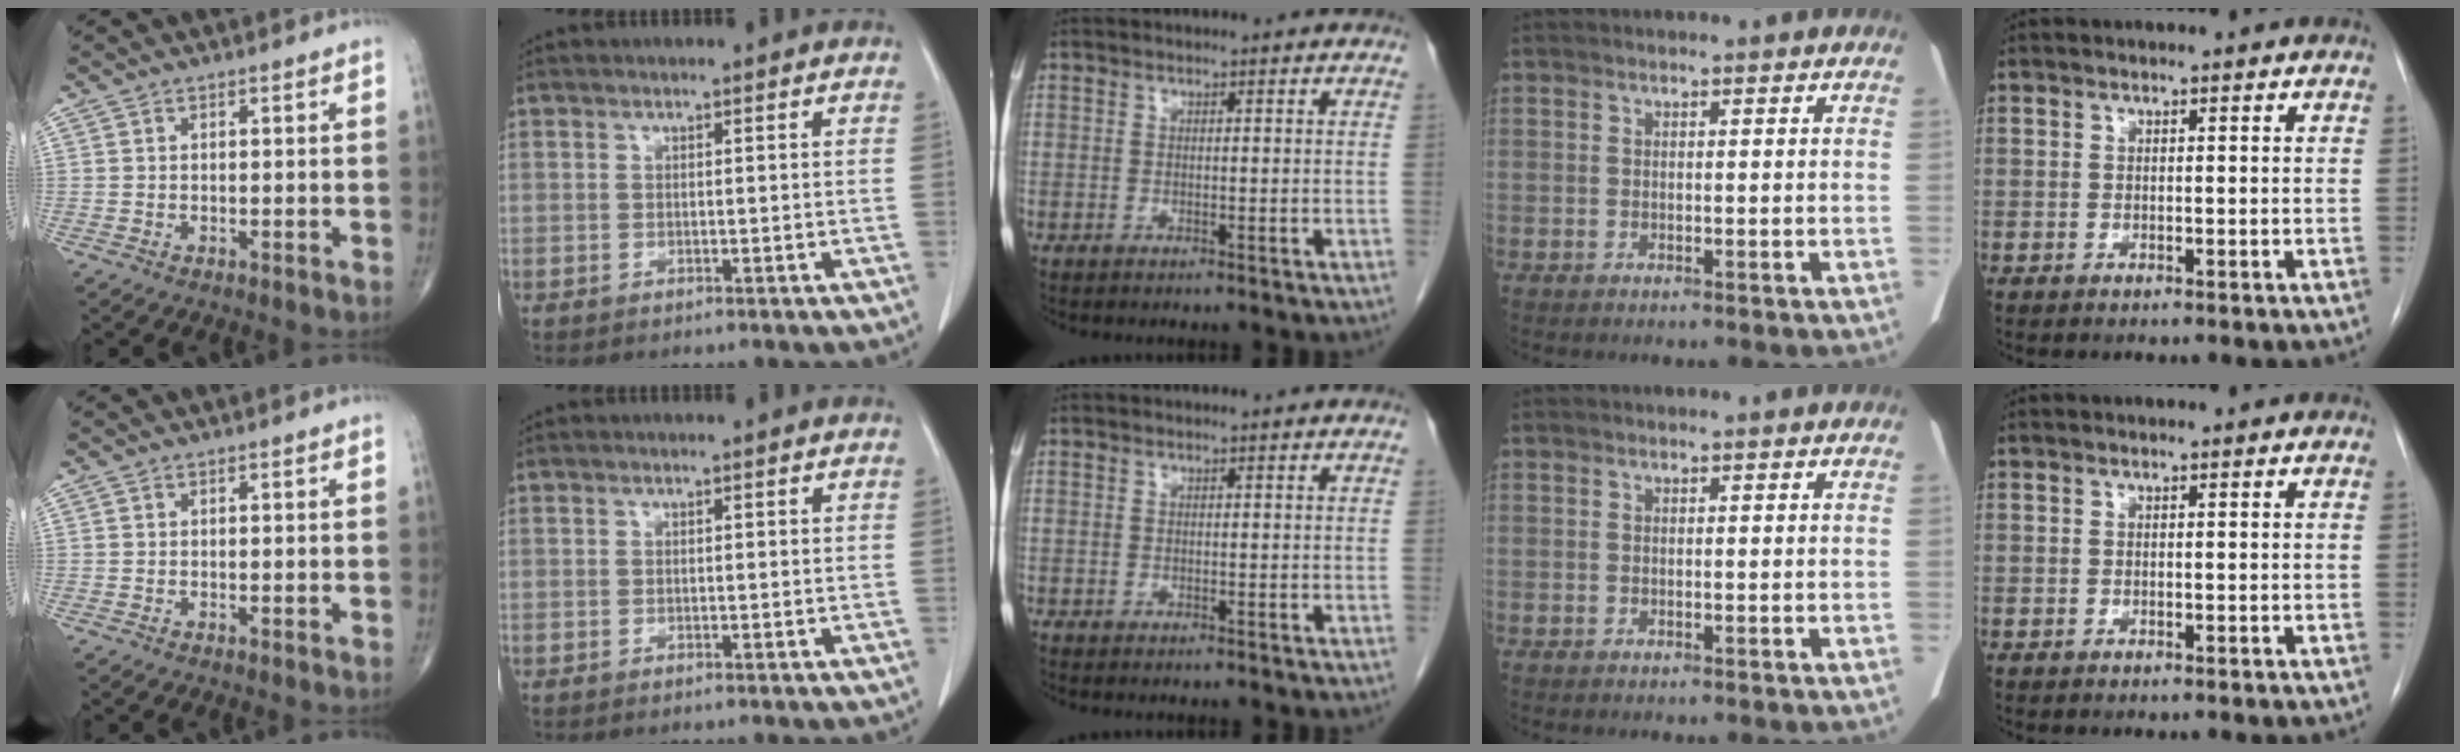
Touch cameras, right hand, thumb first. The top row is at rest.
{}